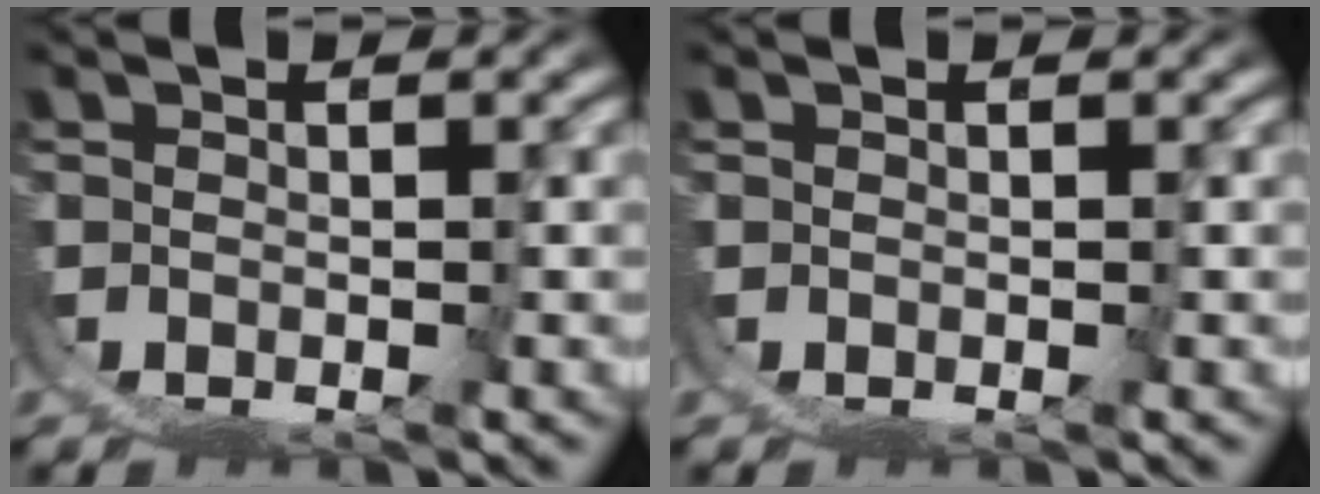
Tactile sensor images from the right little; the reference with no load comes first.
{"total": 0.0}